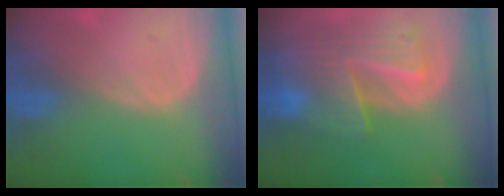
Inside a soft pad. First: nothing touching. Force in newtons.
{"total": 9.9, "press": 8.5, "slide": 5.0}